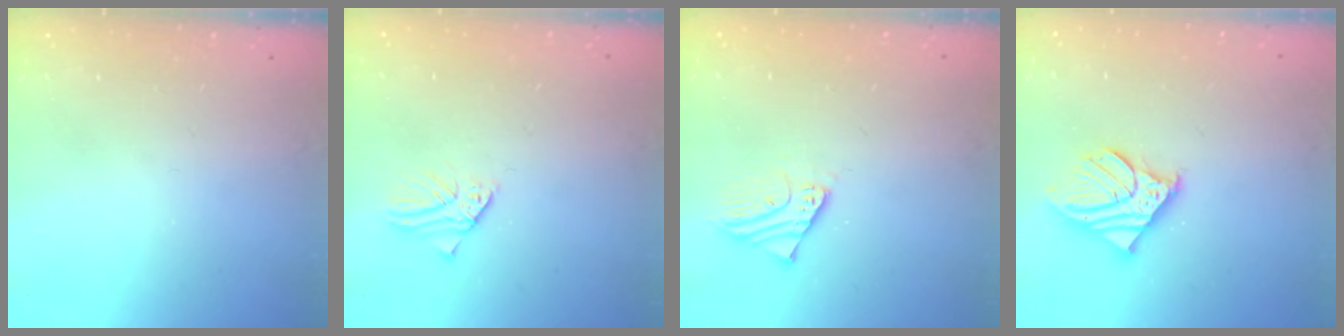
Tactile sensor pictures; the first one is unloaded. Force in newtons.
{"total": 1.2, "press": 1.2, "slide": 0.1}
{"total": 1.8, "press": 1.8, "slide": 0.1}
{"total": 12.7, "press": 12.5, "slide": 1.8}